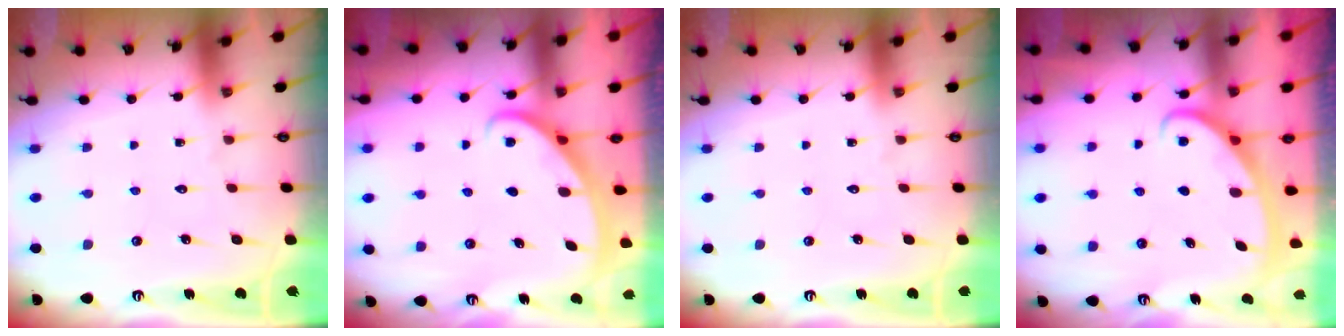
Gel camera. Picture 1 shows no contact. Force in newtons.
{"total": 2.5, "press": 2.5, "slide": 0.2}
{"total": 0.0}
{"total": 2.8, "press": 2.8, "slide": 0.4}